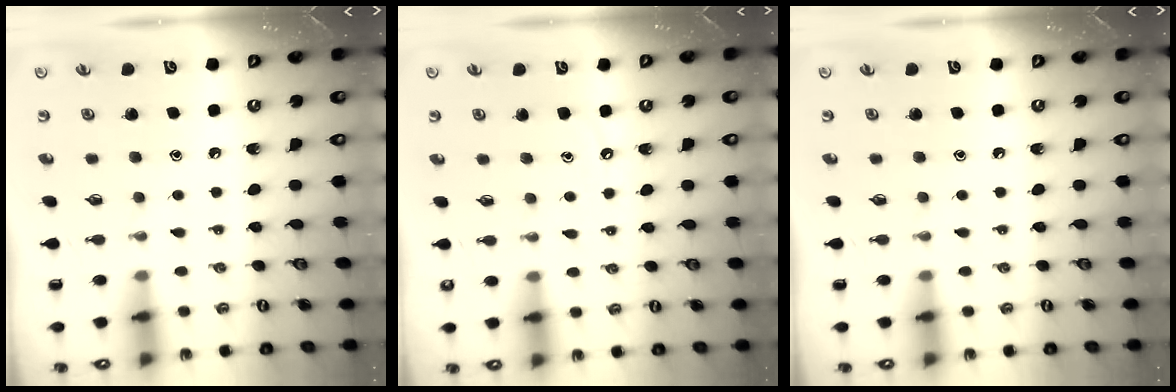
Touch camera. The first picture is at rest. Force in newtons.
{"total": 3.6, "press": 3.5, "slide": 0.5}
{"total": 0.0}